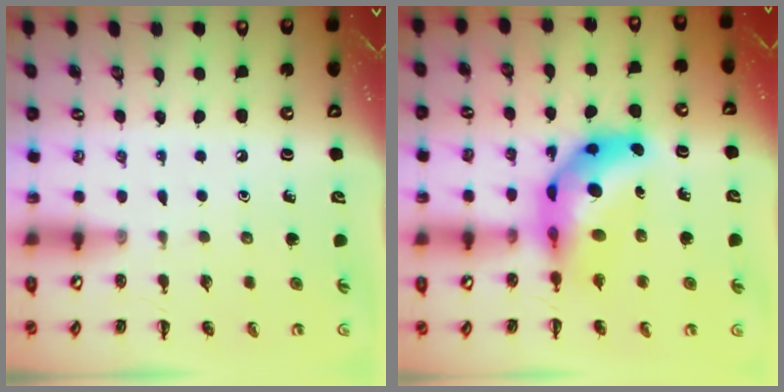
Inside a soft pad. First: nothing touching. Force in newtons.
{"total": 11.8, "press": 11.2, "slide": 3.8}